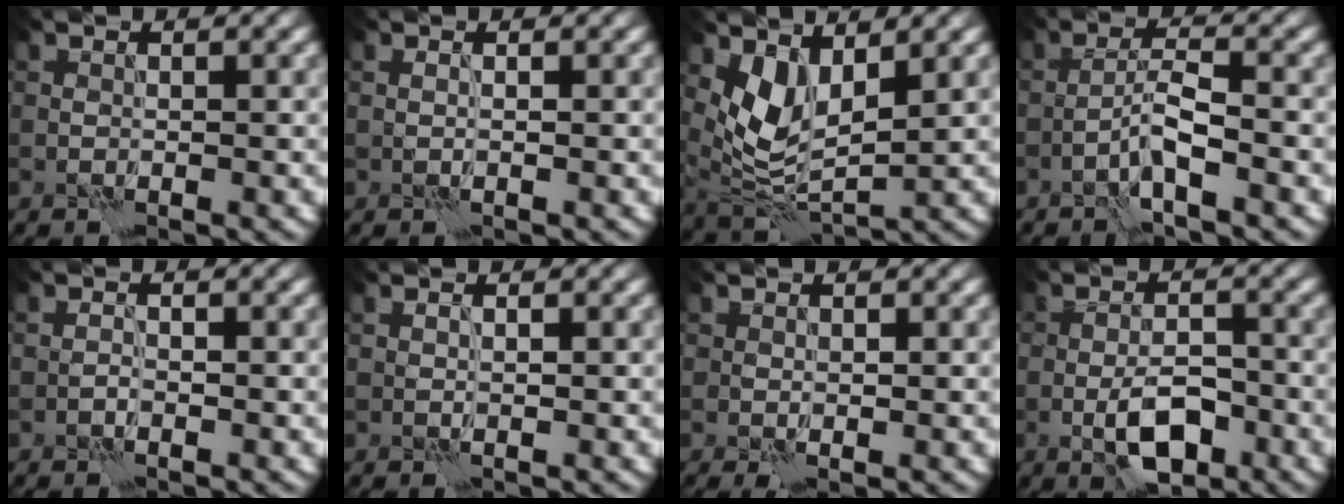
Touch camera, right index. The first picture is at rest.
{"total": 0.6, "force": [0.0, 0.1, 0.6], "torque": [-0.014, -0.002, 0.000]}
{"total": 4.6, "force": [1.9, 2.3, 3.5], "torque": [-0.076, -0.014, 0.044]}
{"total": 3.0, "force": [-1.5, 0.2, 2.5], "torque": [-0.049, 0.013, -0.034]}
{"total": 0.6, "force": [-0.4, 0.2, 0.5], "torque": [-0.010, 0.002, -0.008]}
{"total": 0.6, "force": [0.3, 0.1, 0.5], "torque": [-0.012, -0.002, 0.004]}
{"total": 1.1, "force": [0.1, 0.4, 1.0], "torque": [-0.021, -0.001, 0.002]}
{"total": 4.7, "force": [-2.0, 1.9, 3.8], "torque": [-0.064, 0.000, -0.035]}